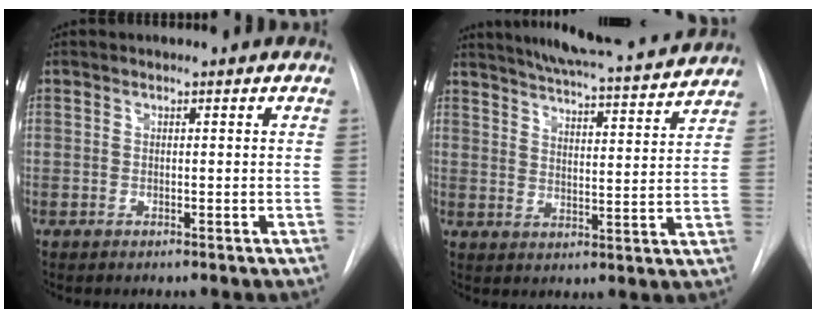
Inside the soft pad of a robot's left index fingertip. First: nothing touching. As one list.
[{"total": 19.3, "force": [17.7, 1.9, 7.4], "torque": [-0.118, -0.007, 0.234]}]